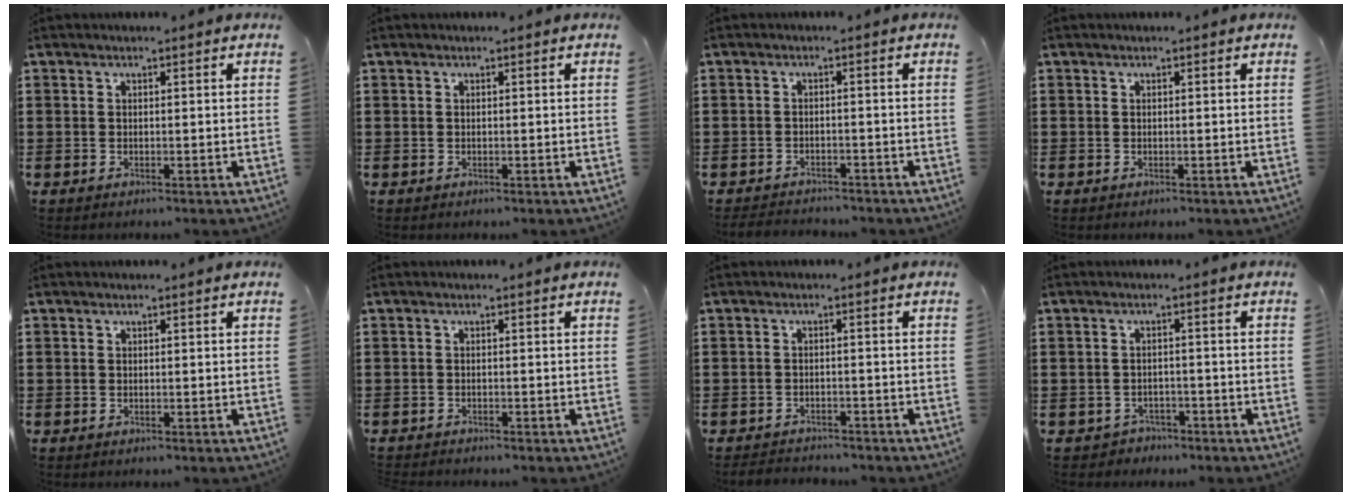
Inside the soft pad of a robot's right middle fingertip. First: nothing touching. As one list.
[{"total": 0.0}, {"total": 2.4, "force": [-2.3, 0.3, -0.1], "torque": [-0.005, -0.003, -0.052]}, {"total": 0.0}, {"total": 0.0}, {"total": 0.8, "force": [-0.8, 0.1, 0.0], "torque": [-0.001, 0.001, -0.018]}, {"total": 2.3, "force": [-2.3, 0.4, -0.2], "torque": [-0.005, -0.002, -0.051]}, {"total": 1.6, "force": [-1.4, 0.7, -0.2], "torque": [-0.005, 0.001, -0.034]}]